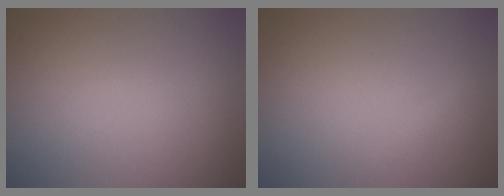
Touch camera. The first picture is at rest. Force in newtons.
{"total": 0.9, "press": 0.9, "slide": 0.0}